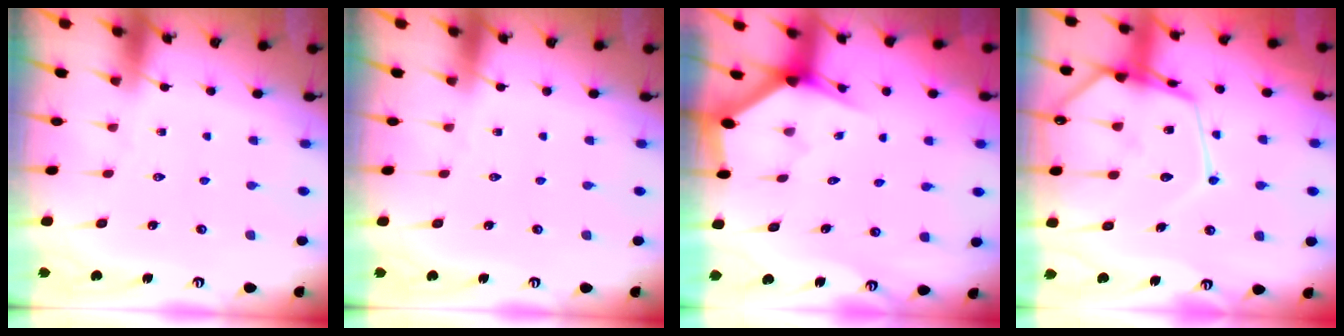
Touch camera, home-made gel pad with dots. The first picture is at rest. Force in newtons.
{"total": 0.0}
{"total": 2.9, "press": 2.9, "slide": 0.1}
{"total": 20.0, "press": 19.9, "slide": 1.9}